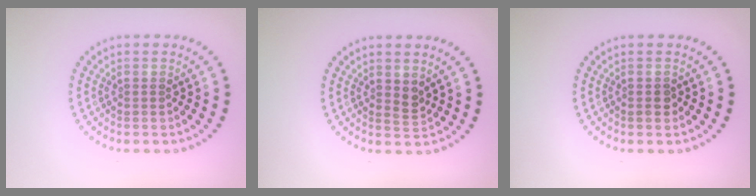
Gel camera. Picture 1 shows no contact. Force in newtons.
{"total": 1.2, "press": 1.0, "slide": 0.6}
{"total": 1.2, "press": 1.1, "slide": 0.4}